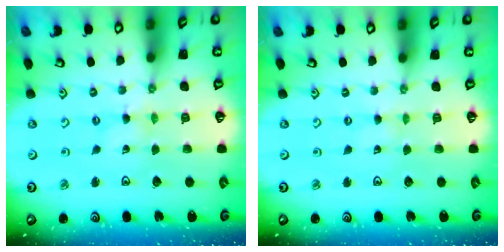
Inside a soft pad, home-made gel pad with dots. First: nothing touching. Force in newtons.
{"total": 0.0}